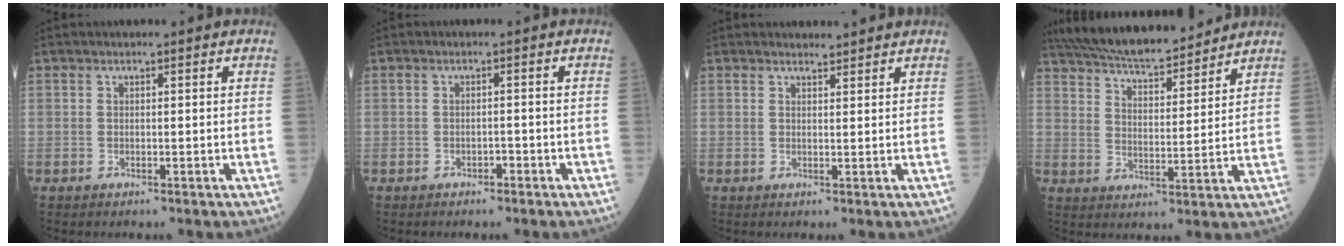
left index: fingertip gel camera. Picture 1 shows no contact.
{"total": 1.0, "force": [-0.8, 0.5, 0.4], "torque": [-0.008, 0.001, -0.012]}
{"total": 2.4, "force": [2.3, 0.4, 0.1], "torque": [-0.008, 0.006, 0.033]}
{"total": 15.7, "force": [14.1, 2.4, 6.3], "torque": [-0.113, 0.017, 0.230]}